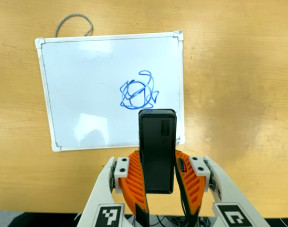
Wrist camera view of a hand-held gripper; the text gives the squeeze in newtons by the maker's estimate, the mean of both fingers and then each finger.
{"total": 7.3, "left": 5.0, "right": 9.5}